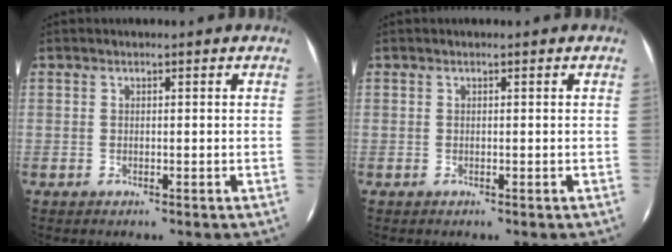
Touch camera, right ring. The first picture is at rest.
{"total": 0.0}